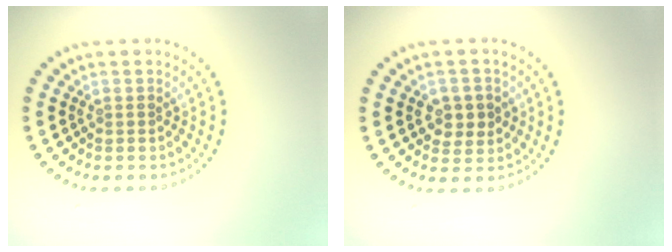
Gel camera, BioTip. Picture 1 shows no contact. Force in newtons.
{"total": 2.7, "press": 2.7, "slide": 0.5}